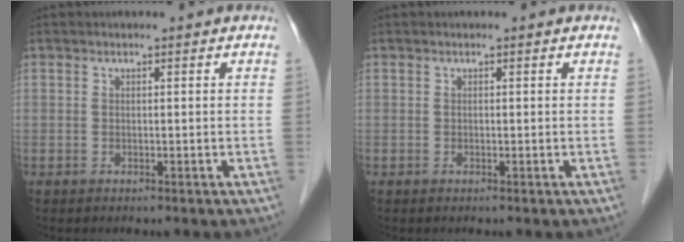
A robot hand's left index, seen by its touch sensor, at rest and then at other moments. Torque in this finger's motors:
{"motor_torque": [-0.07, -0.06, -0.05, -0.01]}